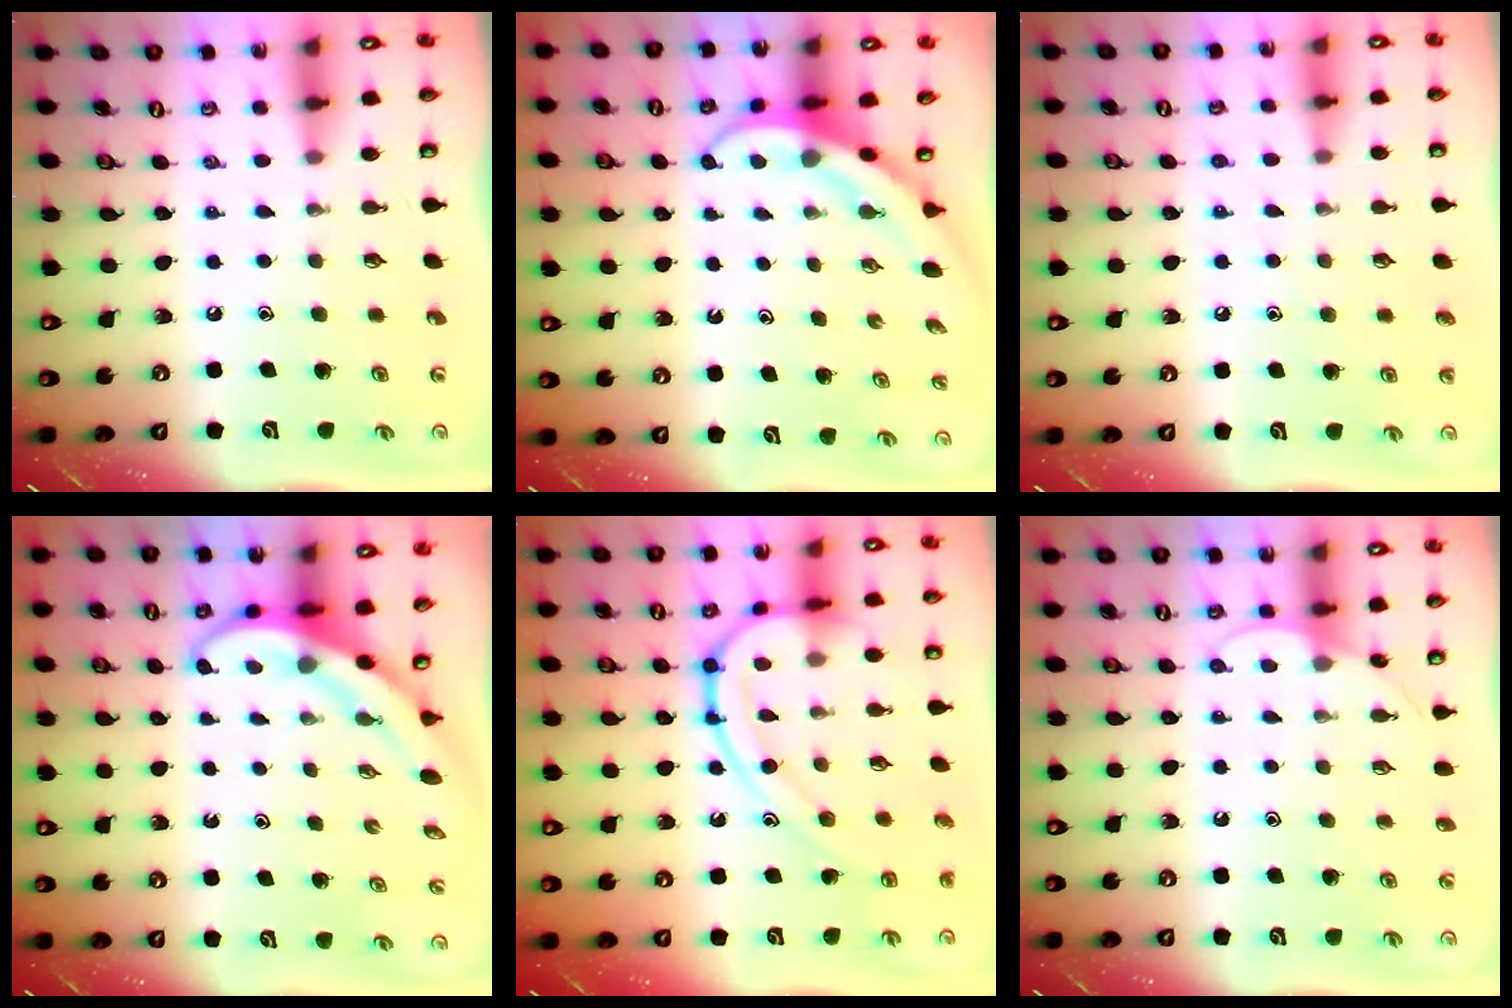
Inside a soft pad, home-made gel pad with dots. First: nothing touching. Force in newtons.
{"total": 4.0, "press": 4.0, "slide": 0.4}
{"total": 4.8, "press": 4.8, "slide": 0.6}
{"total": 4.0, "press": 3.9, "slide": 0.7}
{"total": 14.4, "press": 14.4, "slide": 0.5}
{"total": 4.0, "press": 4.0, "slide": 0.4}